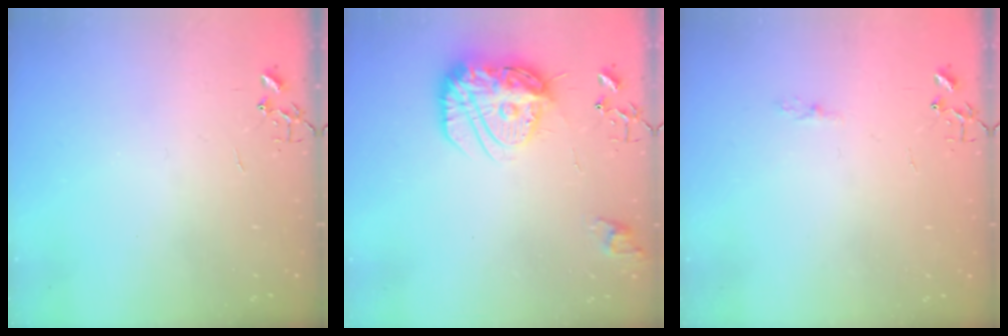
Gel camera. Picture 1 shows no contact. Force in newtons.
{"total": 16.5, "press": 16.5, "slide": 1.6}
{"total": 3.3, "press": 3.3, "slide": 0.4}